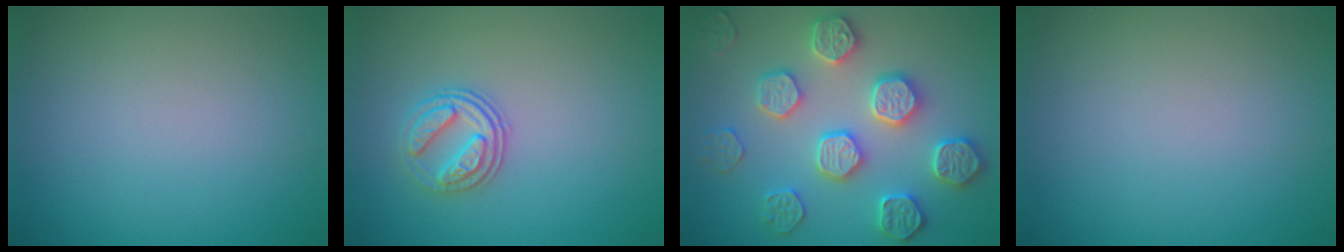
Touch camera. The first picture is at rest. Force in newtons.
{"total": 2.8, "press": 2.6, "slide": 1.2}
{"total": 5.0, "press": 5.0, "slide": 0.5}
{"total": 0.0}